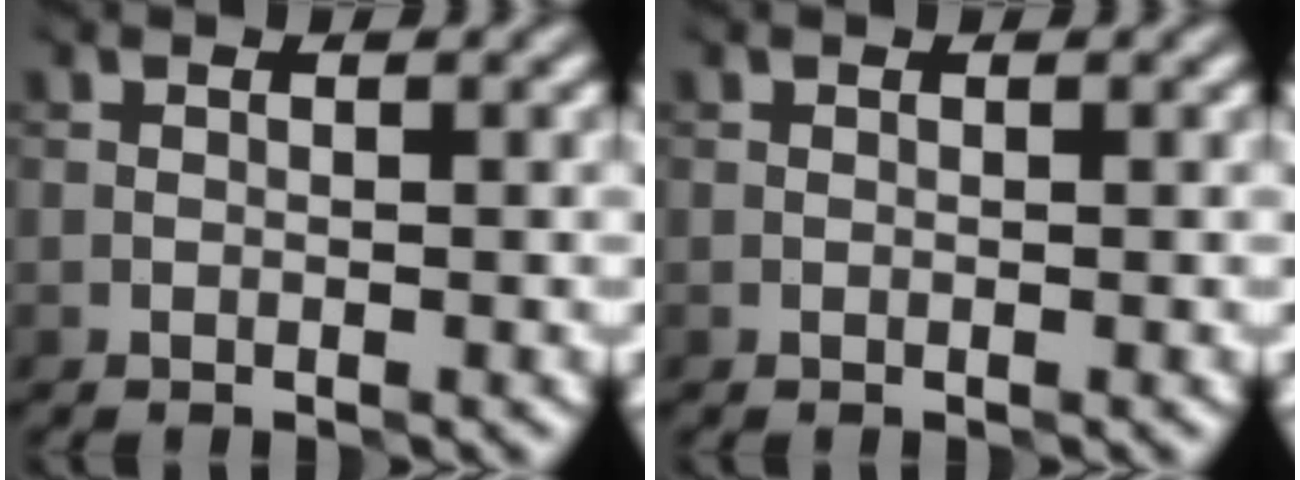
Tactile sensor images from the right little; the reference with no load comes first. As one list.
[{"total": 0.0}]